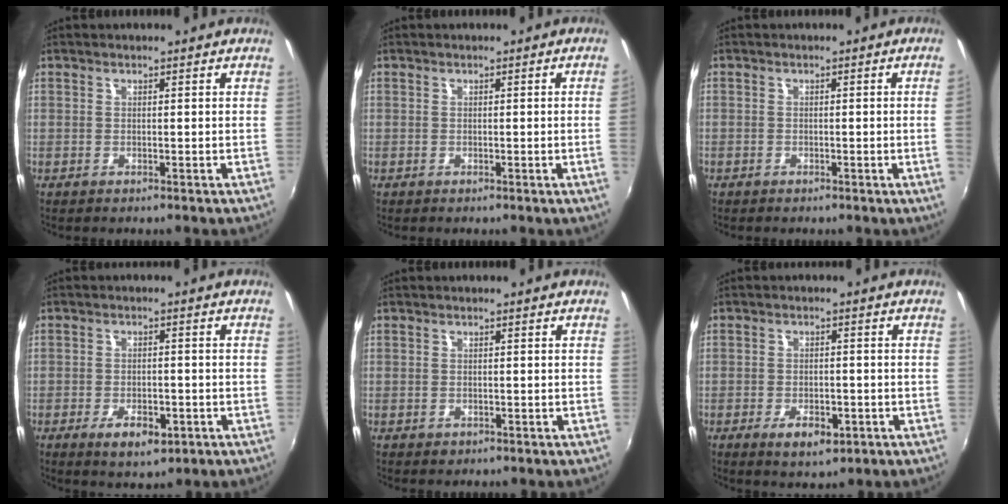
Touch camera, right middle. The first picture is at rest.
{"total": 1.2, "force": [0.0, -0.7, 1.0], "torque": [-0.009, -0.006, 0.001]}
{"total": 1.5, "force": [-0.2, -0.9, 1.2], "torque": [-0.018, -0.007, -0.001]}
{"total": 5.8, "force": [-2.7, 2.8, 4.3], "torque": [-0.089, -0.008, -0.039]}
{"total": 0.6, "force": [-0.3, 0.5, 0.2], "torque": [-0.001, -0.004, -0.005]}
{"total": 5.2, "force": [-2.4, 2.6, 3.9], "torque": [-0.081, -0.008, -0.034]}